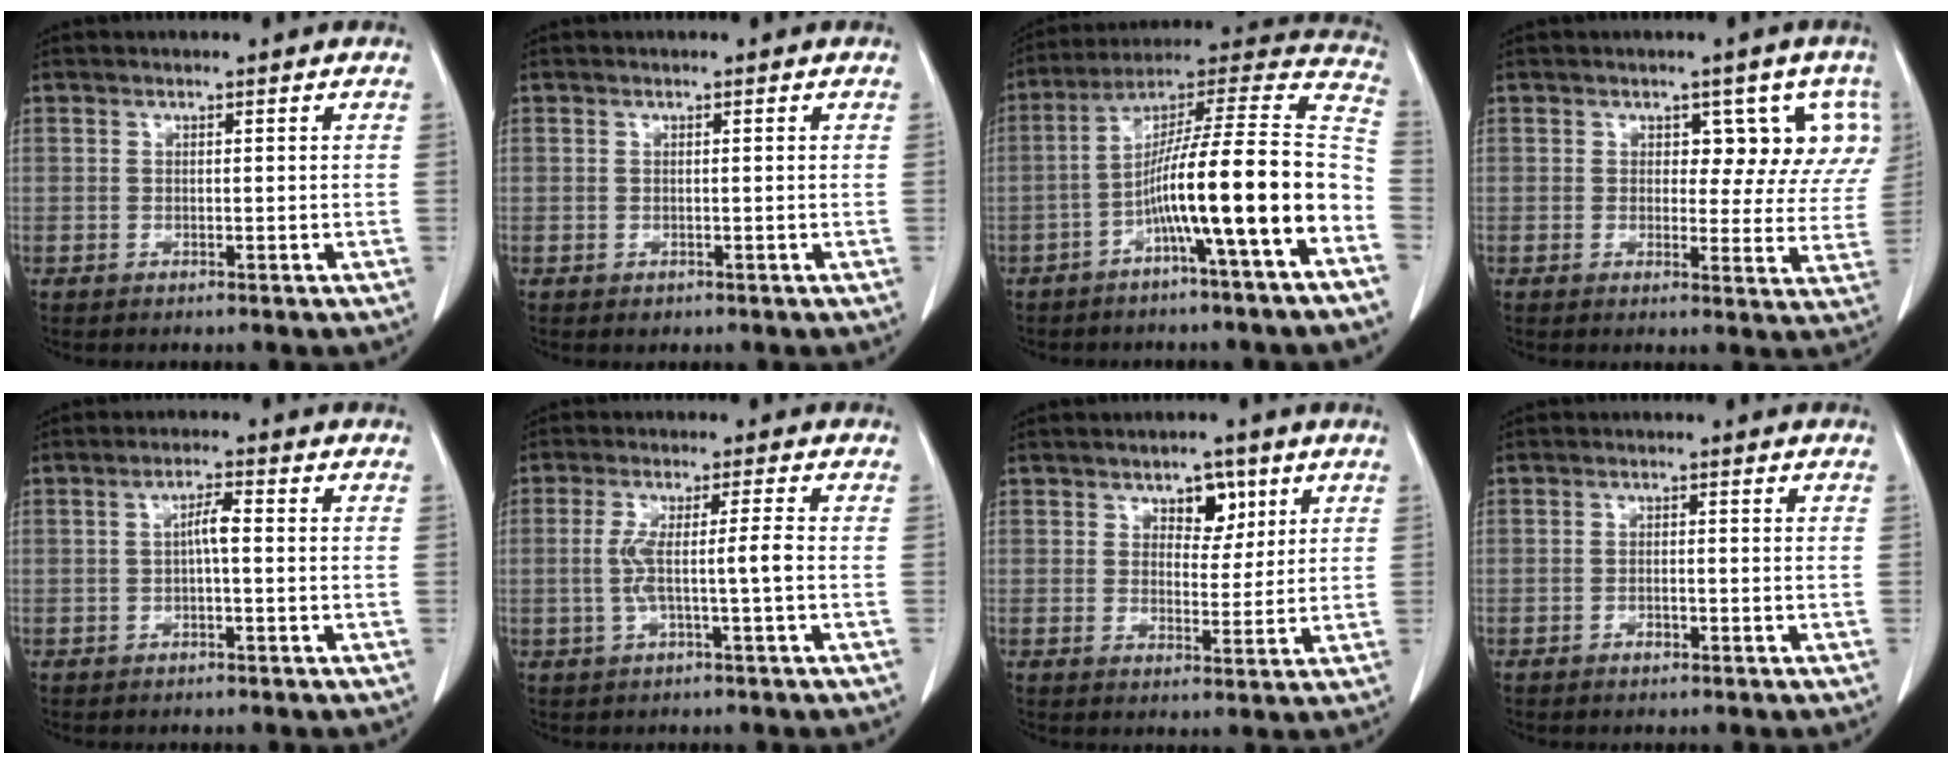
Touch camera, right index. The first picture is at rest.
{"total": 0.5, "force": [-0.2, 0.5, 0.1], "torque": [-0.002, 0.003, -0.002]}
{"total": 18.4, "force": [-6.4, -0.2, 17.2], "torque": [-0.254, 0.025, -0.107]}
{"total": 7.1, "force": [3.1, 4.3, 4.7], "torque": [-0.026, 0.010, 0.028]}
{"total": 2.6, "force": [-0.1, 0.2, 2.6], "torque": [-0.046, 0.006, -0.003]}
{"total": 5.2, "force": [-0.8, -0.4, 5.1], "torque": [-0.104, 0.010, -0.012]}
{"total": 4.5, "force": [2.4, 2.6, 2.8], "torque": [-0.032, 0.006, 0.036]}
{"total": 1.3, "force": [-0.8, 0.6, 0.9], "torque": [-0.016, 0.001, -0.011]}